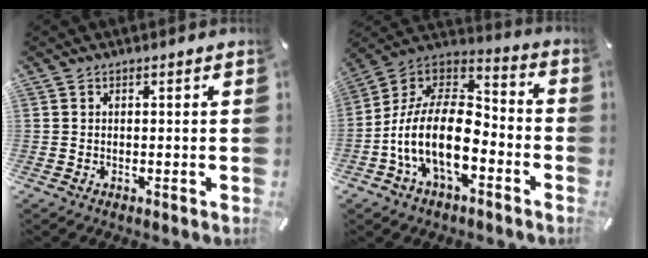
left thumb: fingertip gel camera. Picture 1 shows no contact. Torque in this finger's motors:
{"motor_torque": [1.79, 2.20, 1.91, 0.86, 0.34]}